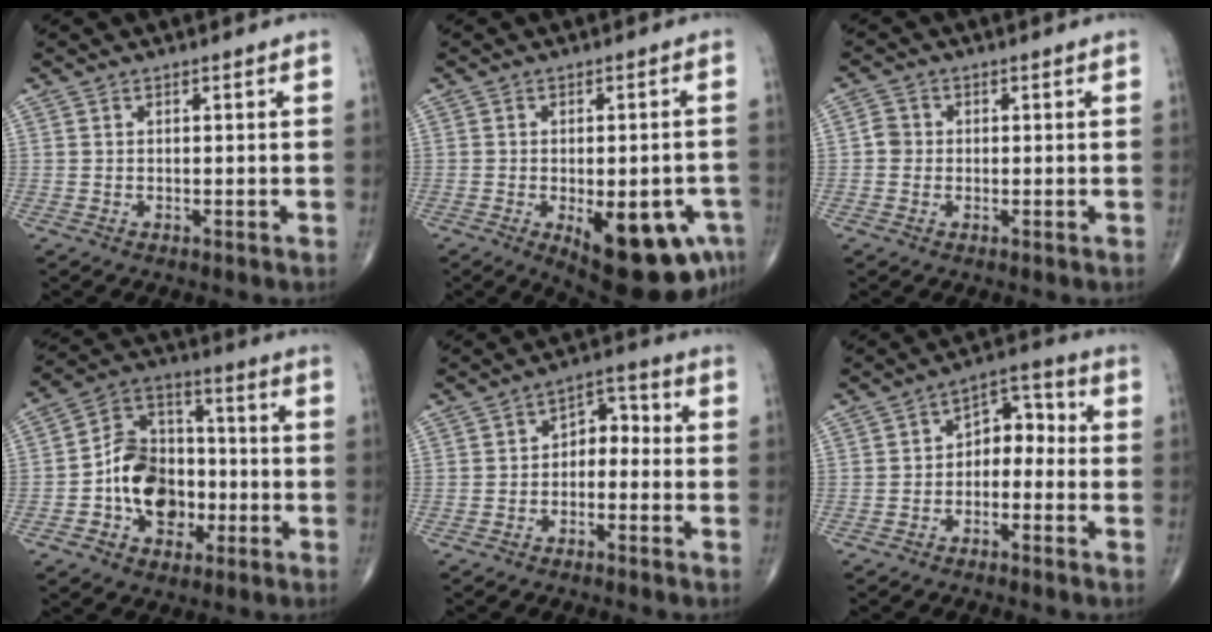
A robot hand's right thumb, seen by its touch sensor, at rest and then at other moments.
{"total": 16.8, "force": [-6.6, 7.0, 13.7], "torque": [-0.129, 0.011, -0.068]}
{"total": 2.4, "force": [-0.3, 2.2, 0.9], "torque": [0.000, 0.008, -0.011]}
{"total": 14.3, "force": [-3.4, 10.8, 8.7], "torque": [-0.102, 0.044, -0.063]}
{"total": 5.4, "force": [-1.5, 3.7, 3.6], "torque": [-0.028, 0.040, -0.039]}
{"total": 6.9, "force": [-1.7, 4.8, 4.7], "torque": [-0.038, 0.047, -0.043]}